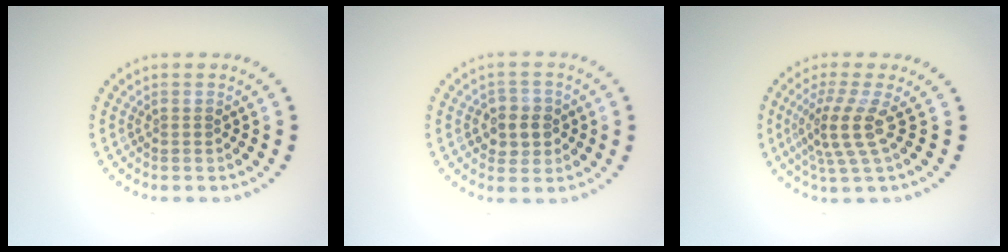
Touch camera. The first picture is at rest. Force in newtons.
{"total": 2.7, "press": 2.6, "slide": 0.8}
{"total": 3.6, "press": 2.6, "slide": 2.5}